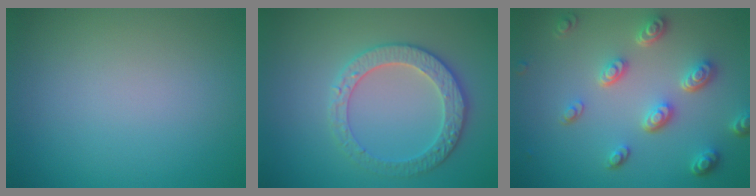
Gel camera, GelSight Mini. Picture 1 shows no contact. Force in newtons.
{"total": 3.8, "press": 3.7, "slide": 0.7}
{"total": 4.7, "press": 3.6, "slide": 3.1}